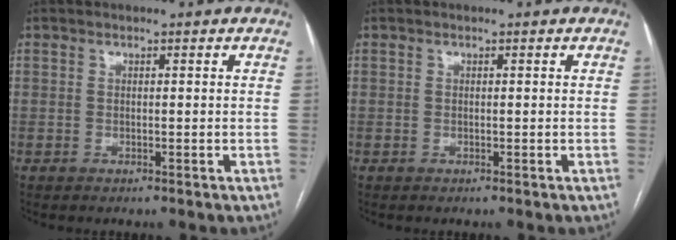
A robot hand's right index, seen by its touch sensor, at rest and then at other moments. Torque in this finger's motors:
{"motor_torque": [0.12, 0.09, 0.04, 0.01]}